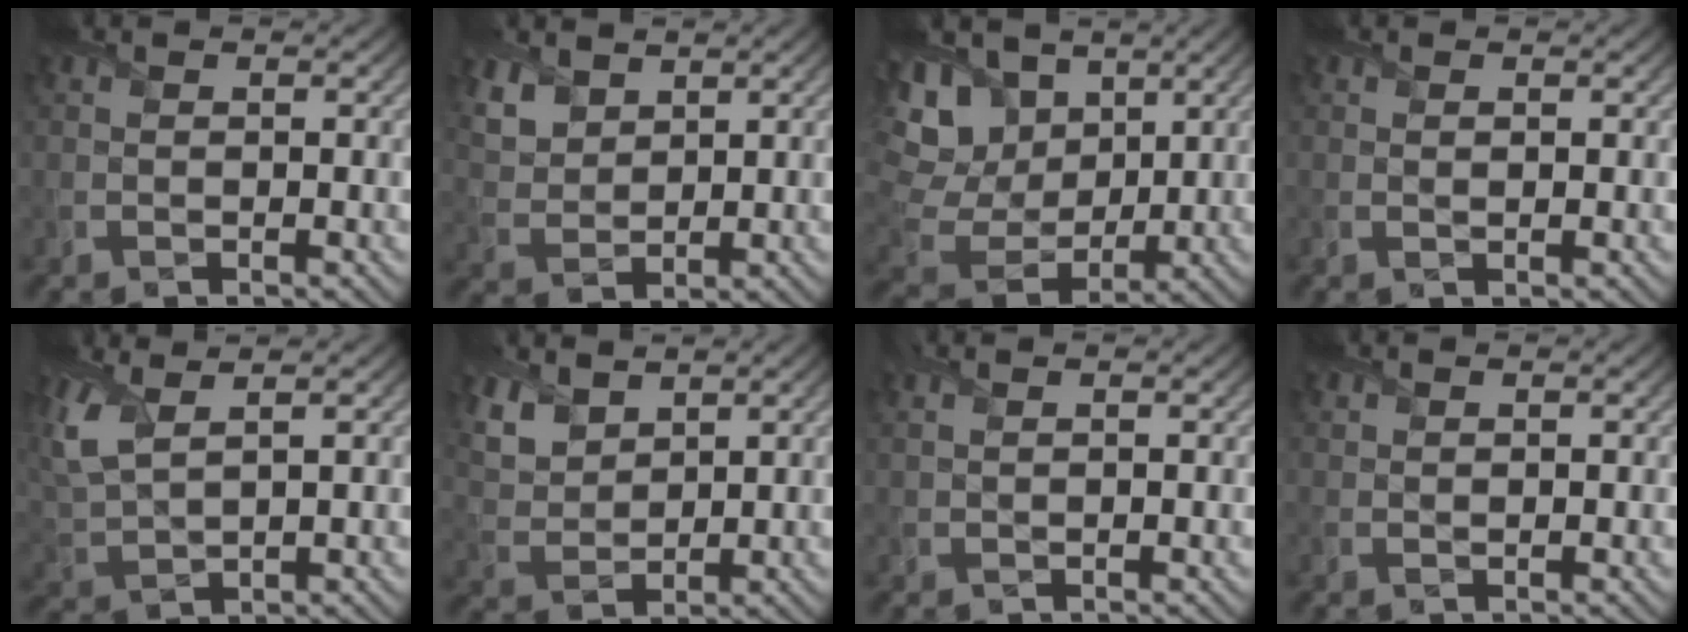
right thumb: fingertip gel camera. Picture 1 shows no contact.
{"total": 5.0, "force": [3.5, 2.8, 2.2], "torque": [-0.069, -0.004, 0.081]}
{"total": 16.5, "force": [6.1, 12.5, 8.9], "torque": [-0.280, 0.035, 0.126]}
{"total": 0.5, "force": [0.3, 0.2, 0.4], "torque": [-0.008, -0.001, 0.005]}
{"total": 6.9, "force": [3.9, 2.6, 5.1], "torque": [-0.150, 0.010, 0.080]}
{"total": 6.2, "force": [4.4, 3.1, 3.0], "torque": [-0.090, 0.002, 0.096]}
{"total": 1.0, "force": [0.8, 0.0, 0.5], "torque": [-0.017, 0.004, 0.019]}
{"total": 0.7, "force": [0.7, 0.1, 0.2], "torque": [-0.007, -0.001, 0.016]}